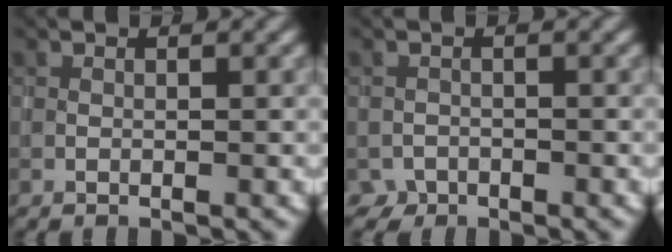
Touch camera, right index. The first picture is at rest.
{"total": 1.7, "force": [-1.4, 1.0, -0.2], "torque": [0.009, 0.005, -0.021]}